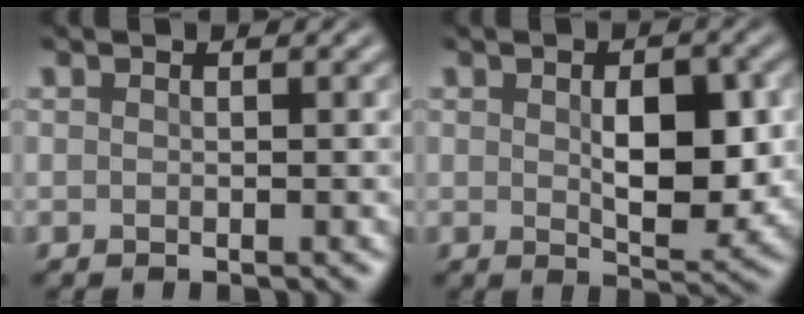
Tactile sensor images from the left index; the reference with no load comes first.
{"total": 5.5, "force": [0.3, 2.8, 4.7], "torque": [-0.073, -0.005, 0.012]}